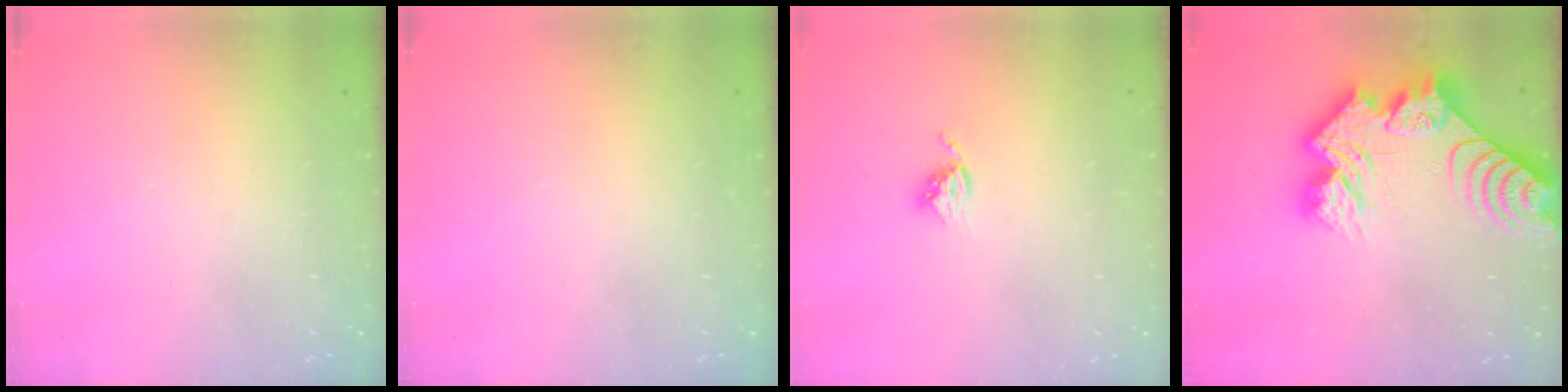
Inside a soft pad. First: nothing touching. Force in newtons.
{"total": 0.0}
{"total": 3.9, "press": 3.9, "slide": 0.4}
{"total": 17.3, "press": 17.2, "slide": 1.7}